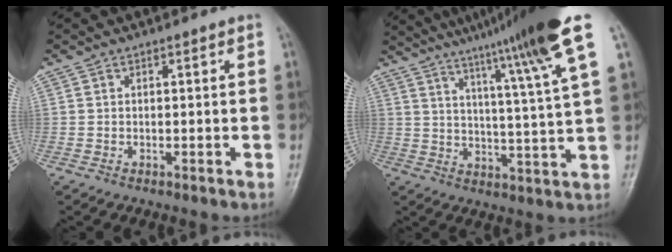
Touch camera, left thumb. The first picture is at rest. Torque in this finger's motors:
{"motor_torque": [3.54, 1.47, 1.37, -1.40, 0.13]}